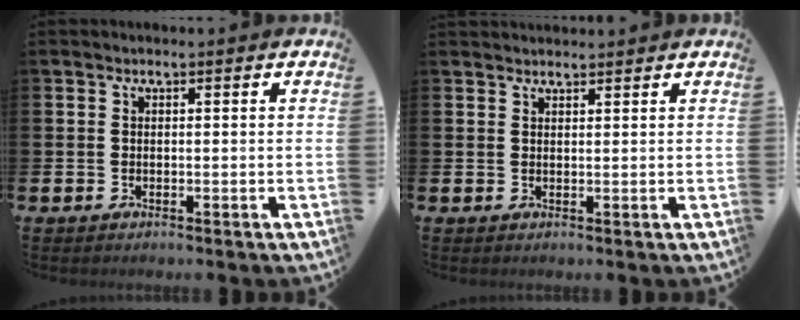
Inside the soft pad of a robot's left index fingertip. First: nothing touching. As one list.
[{"total": 1.7, "force": [1.6, 0.3, -0.1], "torque": [0.007, -0.005, 0.028]}]